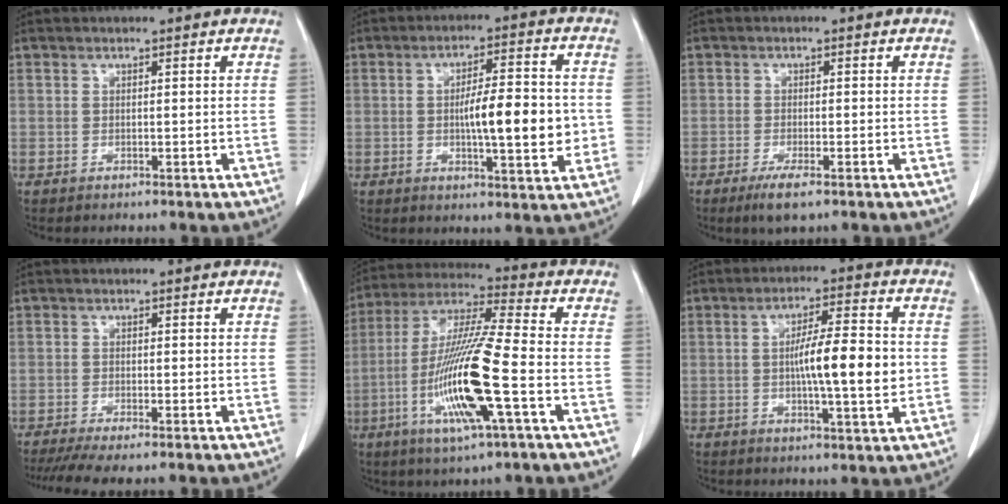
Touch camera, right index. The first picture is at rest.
{"total": 10.7, "force": [-0.9, 2.2, 10.4], "torque": [-0.163, 0.006, -0.014]}
{"total": 3.7, "force": [-2.4, 0.5, 2.8], "torque": [-0.055, -0.008, -0.039]}
{"total": 6.7, "force": [-5.3, 0.7, 3.9], "torque": [-0.059, -0.013, -0.085]}
{"total": 16.7, "force": [-4.9, 0.6, 15.9], "torque": [-0.326, -0.016, -0.095]}
{"total": 10.0, "force": [-0.4, 1.2, 9.9], "torque": [-0.163, 0.005, -0.011]}